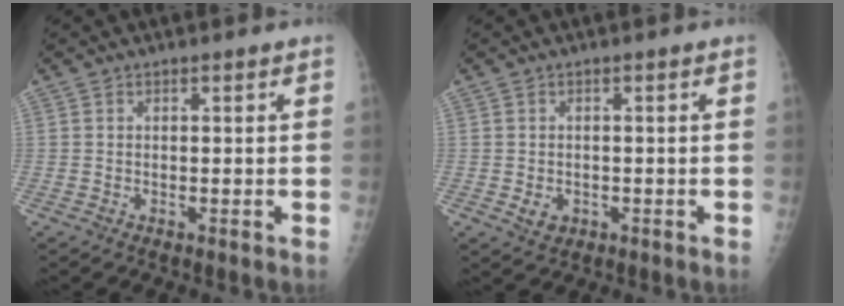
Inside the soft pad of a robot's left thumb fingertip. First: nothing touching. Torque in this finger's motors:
{"motor_torque": [-0.24, 0.17, 0.17, 0.13, 0.00]}